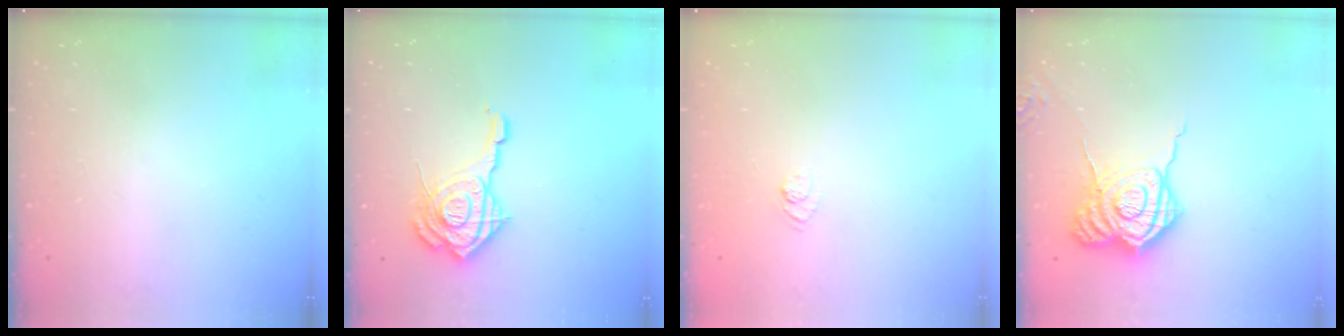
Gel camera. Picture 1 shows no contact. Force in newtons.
{"total": 16.9, "press": 16.8, "slide": 1.7}
{"total": 3.2, "press": 3.0, "slide": 1.0}
{"total": 14.3, "press": 14.3, "slide": 1.1}